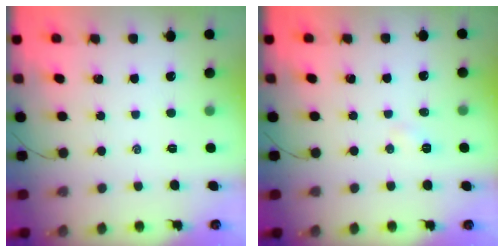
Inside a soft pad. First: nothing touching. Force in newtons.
{"total": 2.4, "press": 2.3, "slide": 0.8}